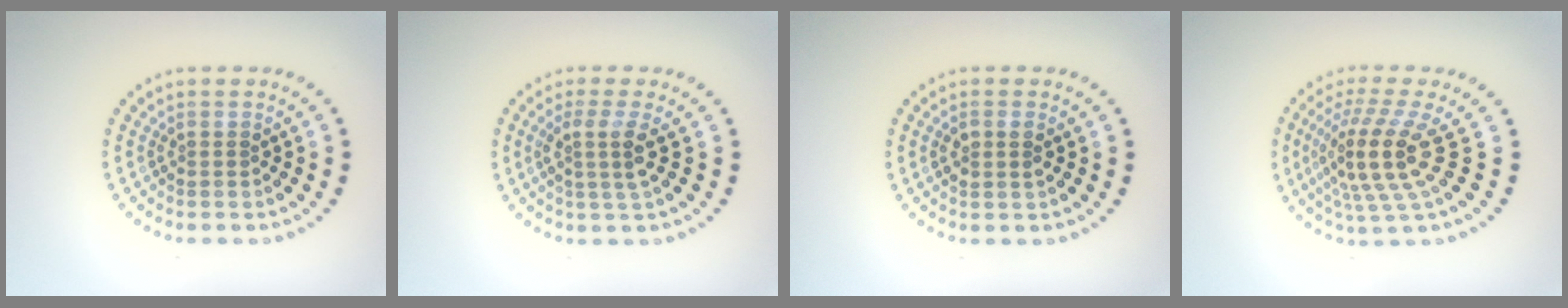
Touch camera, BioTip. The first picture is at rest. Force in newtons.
{"total": 2.6, "press": 2.0, "slide": 1.7}
{"total": 1.4, "press": 1.4, "slide": 0.5}
{"total": 5.2, "press": 3.8, "slide": 3.6}